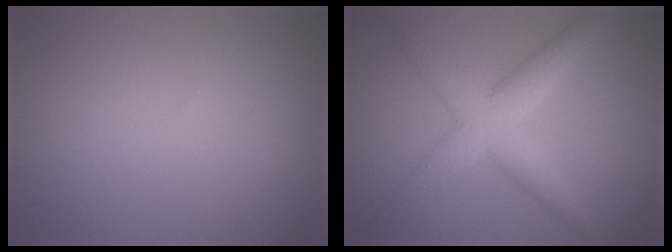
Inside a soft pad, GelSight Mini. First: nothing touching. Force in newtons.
{"total": 5.0, "press": 5.0, "slide": 0.1}